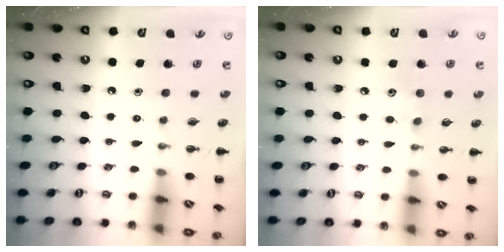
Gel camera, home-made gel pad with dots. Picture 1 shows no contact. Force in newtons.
{"total": 4.1, "press": 3.9, "slide": 1.1}